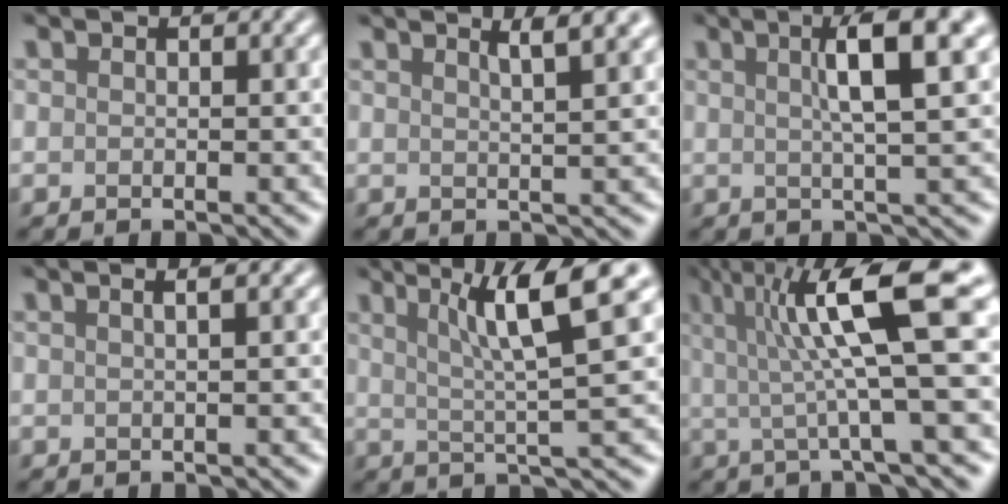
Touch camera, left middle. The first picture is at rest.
{"total": 4.1, "force": [2.6, 1.1, 2.9], "torque": [-0.016, 0.023, 0.010]}
{"total": 5.8, "force": [1.9, 1.0, 5.4], "torque": [-0.078, 0.014, 0.024]}
{"total": 3.7, "force": [1.7, 1.8, 2.7], "torque": [-0.011, 0.028, -0.014]}
{"total": 7.8, "force": [3.3, 1.0, 7.0], "torque": [-0.107, 0.016, 0.056]}
{"total": 9.7, "force": [2.3, 1.8, 9.3], "torque": [-0.141, 0.008, 0.033]}